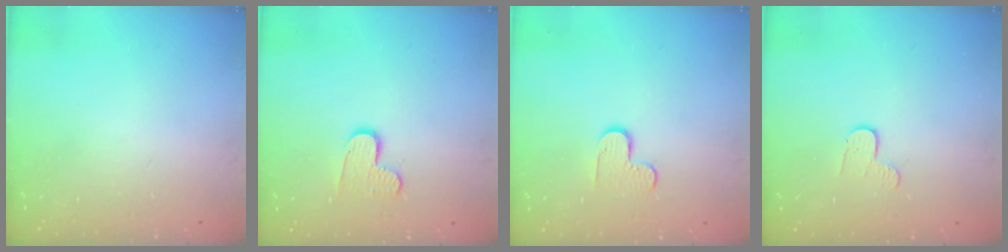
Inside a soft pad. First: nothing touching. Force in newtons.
{"total": 8.3, "press": 8.3, "slide": 0.6}
{"total": 5.1, "press": 5.0, "slide": 0.5}
{"total": 4.4, "press": 4.4, "slide": 0.4}